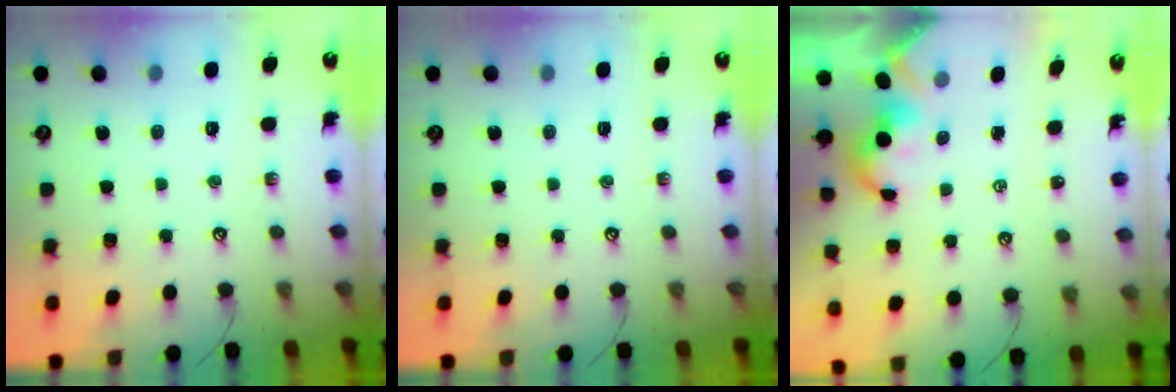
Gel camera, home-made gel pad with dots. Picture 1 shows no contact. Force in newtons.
{"total": 0.0}
{"total": 2.0, "press": 2.0, "slide": 0.3}